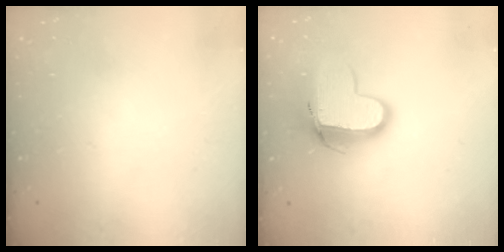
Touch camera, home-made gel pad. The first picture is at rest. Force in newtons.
{"total": 12.0, "press": 11.9, "slide": 1.2}